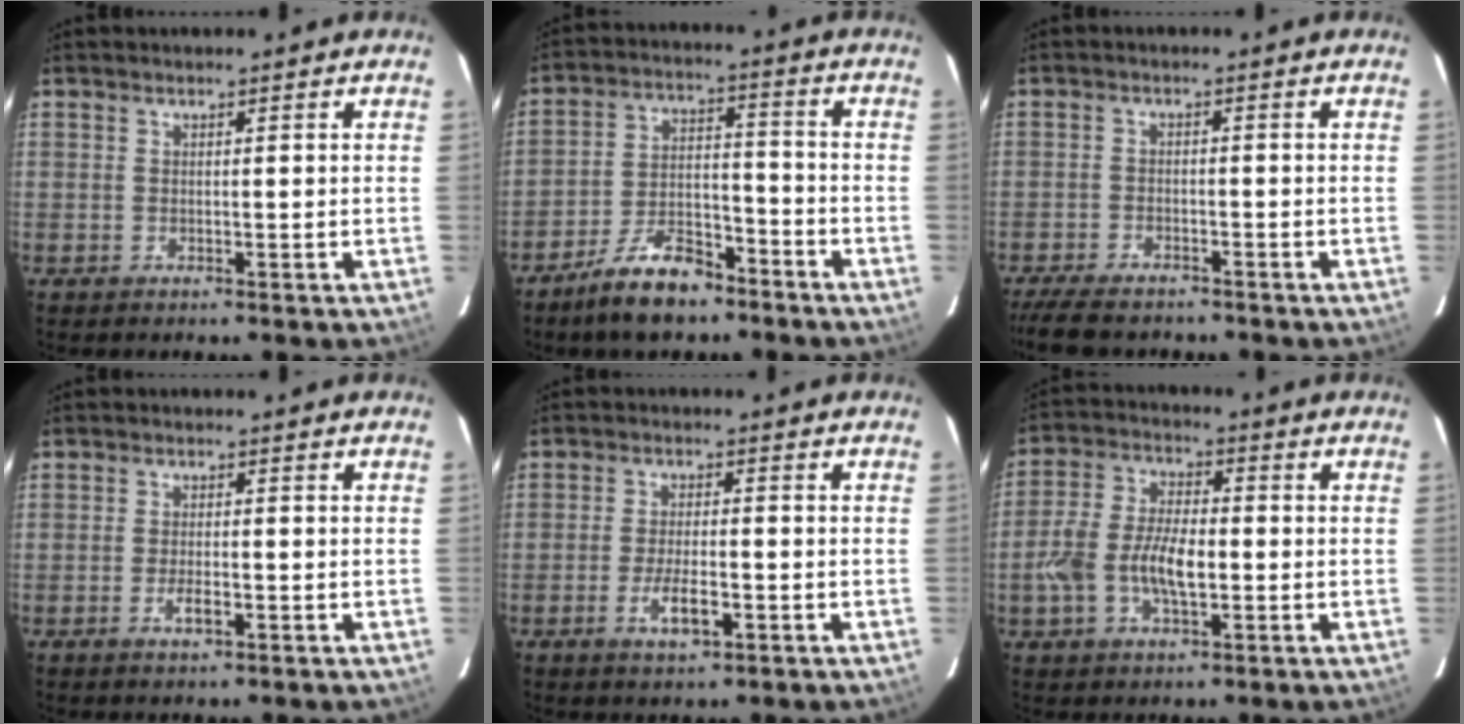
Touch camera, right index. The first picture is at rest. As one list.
[{"total": 11.0, "force": [-8.3, 4.5, 5.5], "torque": [-0.116, 0.014, -0.141]}, {"total": 8.7, "force": [-7.4, 2.8, 3.5], "torque": [-0.095, -0.019, -0.126]}, {"total": 2.8, "force": [-1.2, 0.9, 2.4], "torque": [-0.049, -0.004, -0.022]}, {"total": 5.6, "force": [-2.4, 1.7, 4.8], "torque": [-0.098, -0.008, -0.040]}, {"total": 10.3, "force": [-2.3, 4.9, 8.8], "torque": [-0.180, 0.008, -0.043]}]